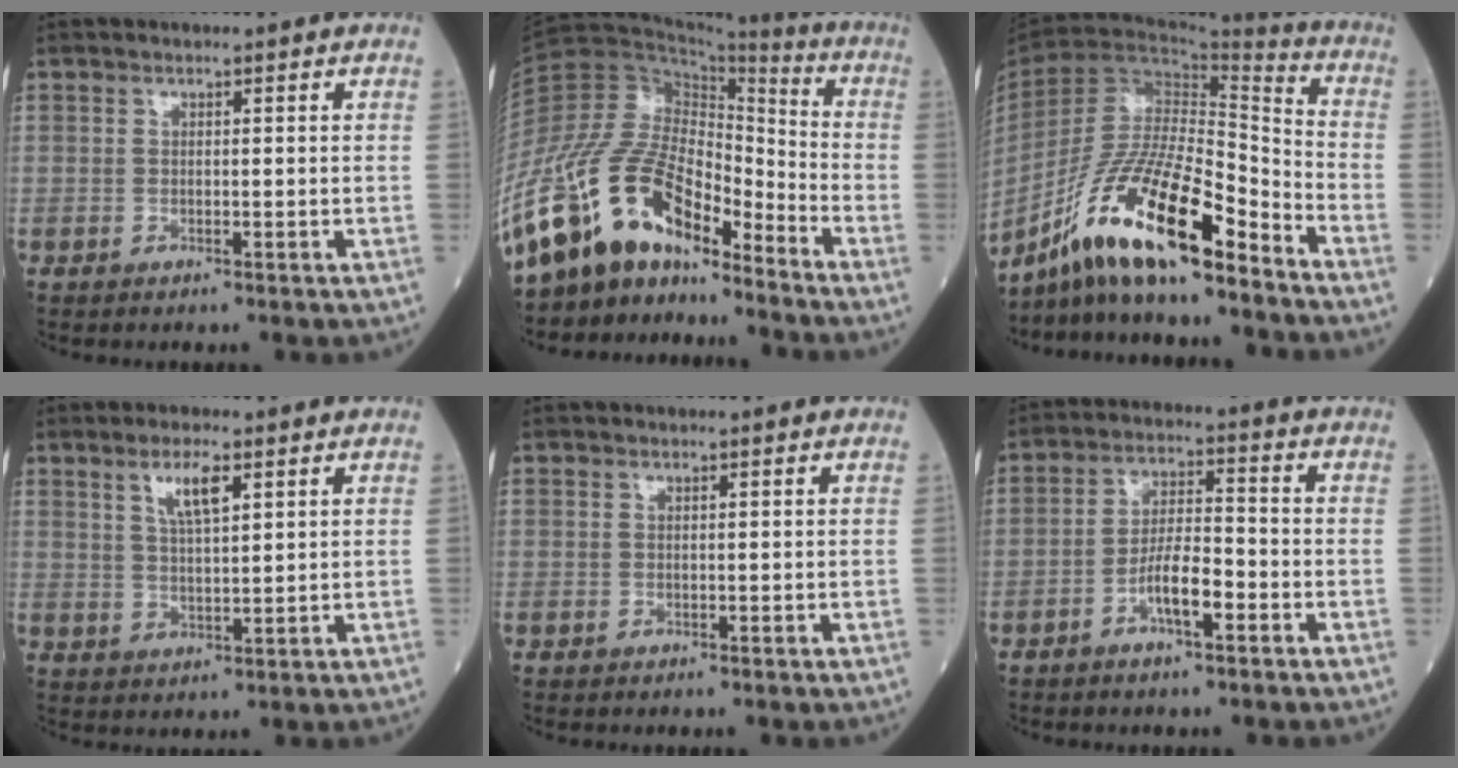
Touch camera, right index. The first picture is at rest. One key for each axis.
{"total": 18.8, "fx": -14.7, "fy": 7.0, "fz": 9.5, "tx": -0.198, "ty": 0.045, "tz": -0.270}
{"total": 17.5, "fx": -12.5, "fy": 2.5, "fz": 12.0, "tx": -0.226, "ty": -0.003, "tz": -0.228}
{"total": 4.9, "fx": 2.6, "fy": 1.0, "fz": 4.1, "tx": -0.079, "ty": 0.003, "tz": 0.050}
{"total": 0.0}
{"total": 6.4, "fx": -3.0, "fy": 1.5, "fz": 5.5, "tx": -0.106, "ty": 0.009, "tz": -0.056}